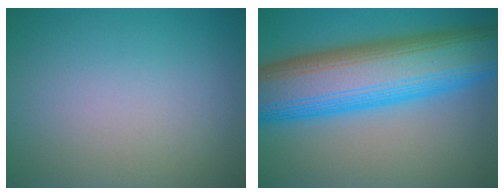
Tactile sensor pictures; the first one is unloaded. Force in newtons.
{"total": 14.4, "press": 14.4, "slide": 0.1}